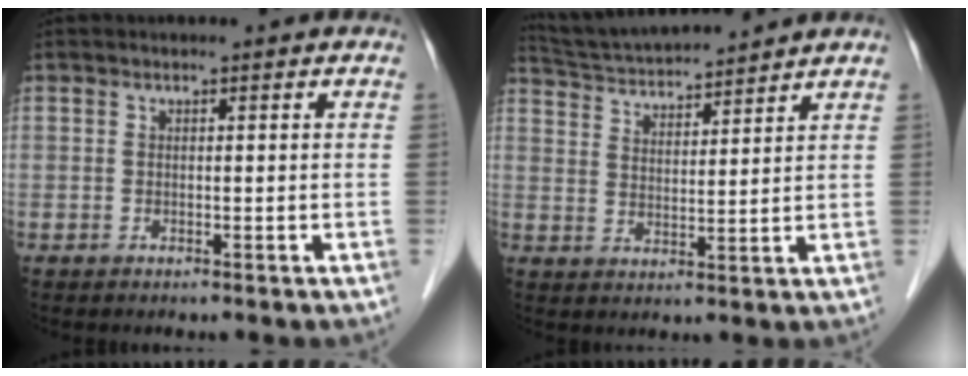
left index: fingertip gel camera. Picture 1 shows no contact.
{"total": 11.0, "force": [10.4, 0.0, 3.6], "torque": [-0.074, 0.018, 0.176]}